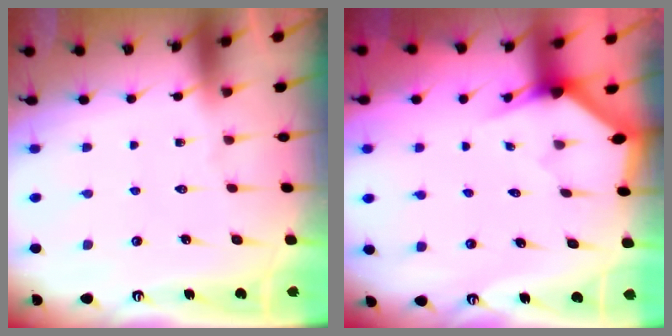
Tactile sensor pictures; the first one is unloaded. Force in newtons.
{"total": 2.4, "press": 2.4, "slide": 0.2}